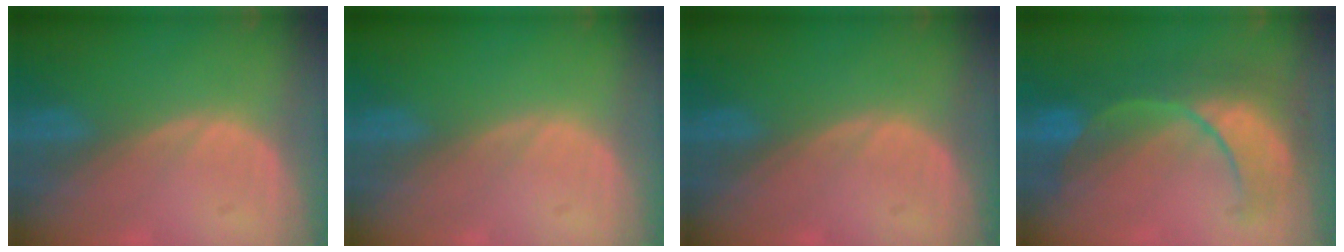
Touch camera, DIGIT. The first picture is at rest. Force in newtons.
{"total": 0.0}
{"total": 0.0}
{"total": 9.1, "press": 9.1, "slide": 0.7}